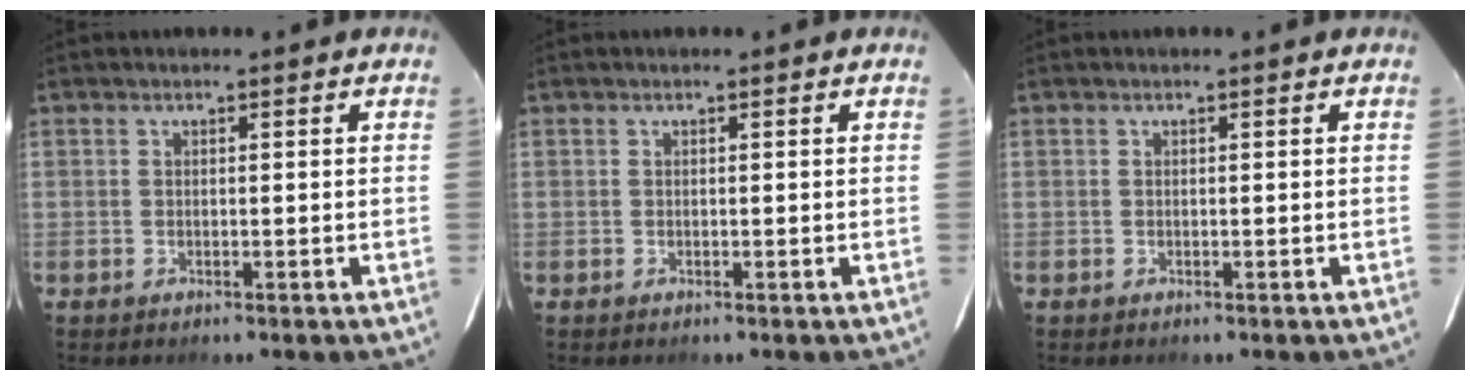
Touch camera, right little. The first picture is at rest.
{"total": 0.0}
{"total": 0.0}